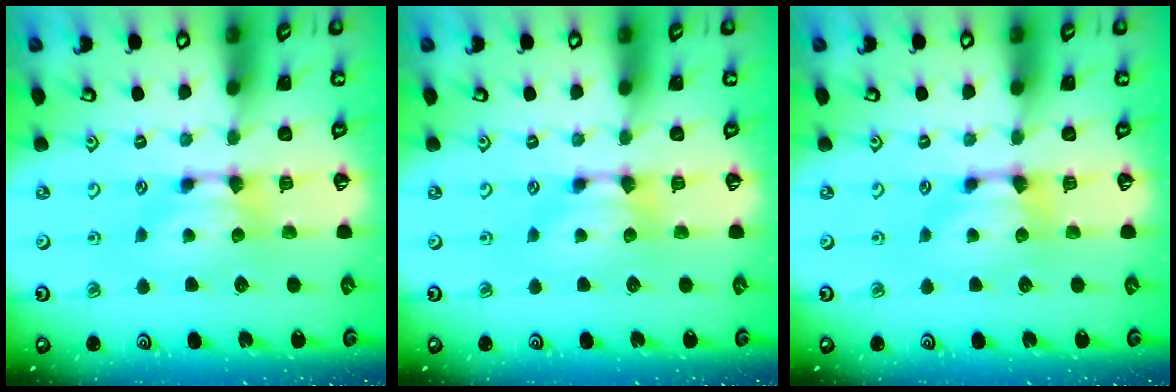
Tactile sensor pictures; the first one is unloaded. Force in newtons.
{"total": 0.0}
{"total": 1.2, "press": 0.9, "slide": 0.9}